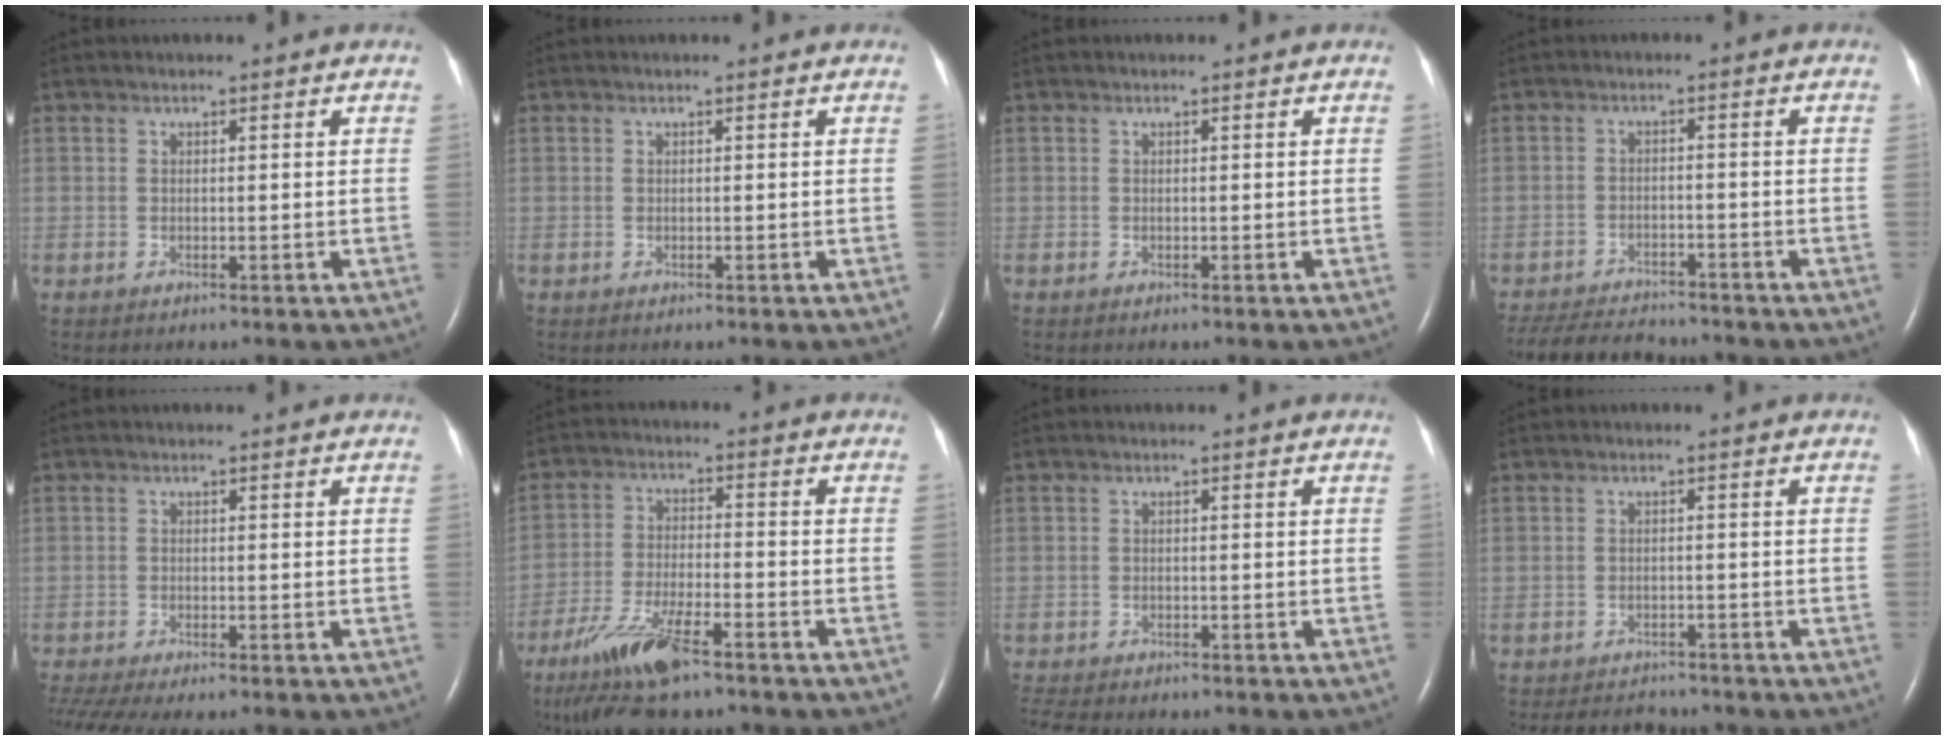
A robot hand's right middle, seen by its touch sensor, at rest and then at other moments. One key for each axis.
{"total": 0.0}
{"total": 0.0}
{"total": 10.1, "fx": -9.4, "fy": 2.0, "fz": 3.0, "tx": -0.056, "ty": -0.009, "tz": -0.141}
{"total": 9.0, "fx": -7.7, "fy": 1.2, "fz": 4.6, "tx": -0.078, "ty": -0.008, "tz": -0.121}
{"total": 11.6, "fx": -8.1, "fy": 2.0, "fz": 8.1, "tx": -0.164, "ty": -0.028, "tz": -0.146}
{"total": 7.0, "fx": -6.1, "fy": 1.7, "fz": 2.9, "tx": -0.050, "ty": -0.007, "tz": -0.089}
{"total": 5.6, "fx": -5.4, "fy": 1.6, "fz": 0.8, "tx": -0.015, "ty": -0.005, "tz": -0.074}